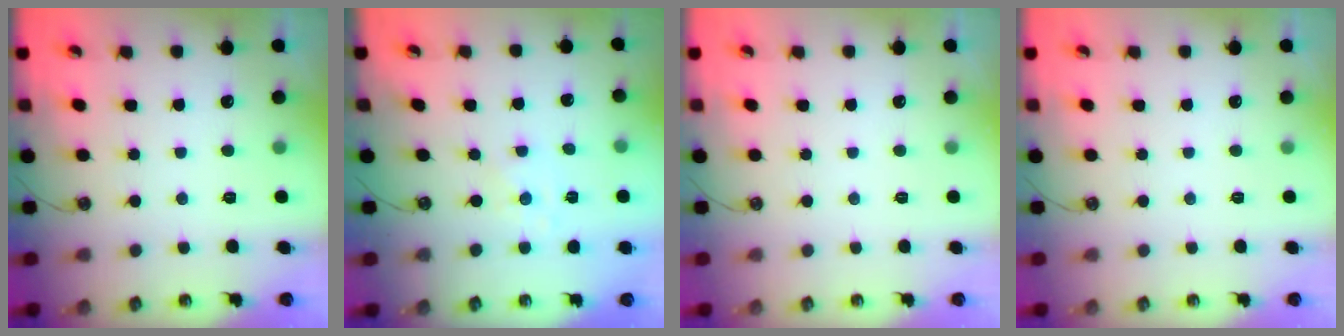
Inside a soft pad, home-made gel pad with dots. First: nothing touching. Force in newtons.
{"total": 1.1, "press": 1.1, "slide": 0.2}
{"total": 0.0}
{"total": 0.0}